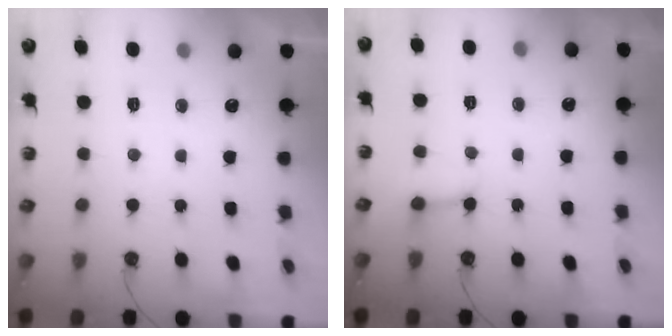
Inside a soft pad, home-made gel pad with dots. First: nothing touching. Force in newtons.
{"total": 2.7, "press": 2.7, "slide": 0.3}